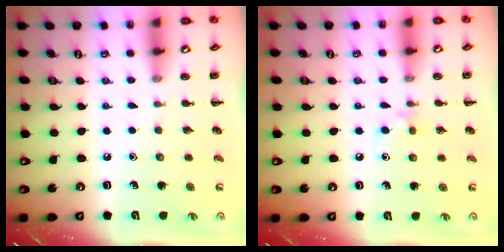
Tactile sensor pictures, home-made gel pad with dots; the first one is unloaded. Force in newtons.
{"total": 5.0, "press": 4.6, "slide": 1.8}